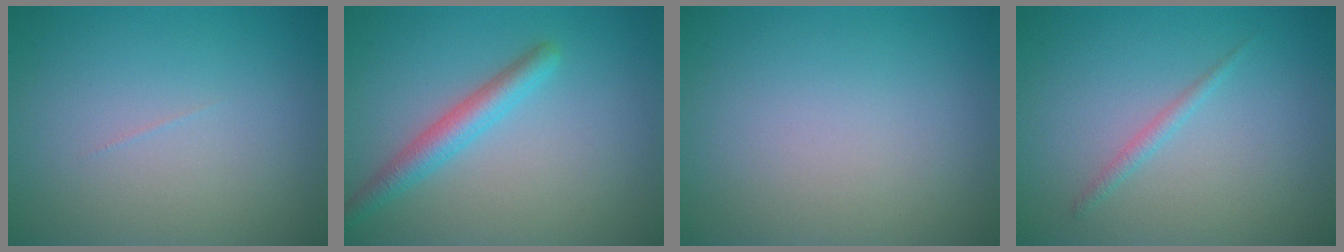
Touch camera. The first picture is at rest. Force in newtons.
{"total": 2.9, "press": 2.9, "slide": 0.2}
{"total": 0.0}
{"total": 1.0, "press": 1.0, "slide": 0.1}